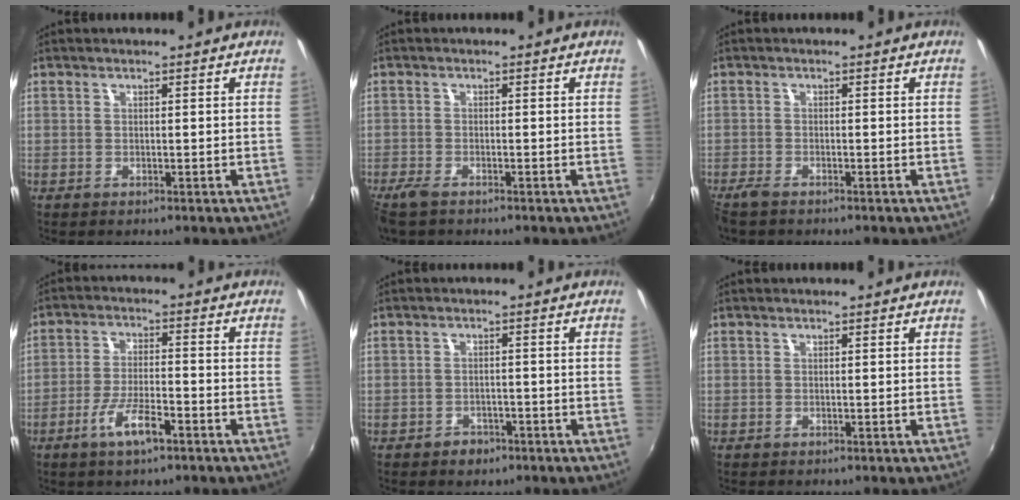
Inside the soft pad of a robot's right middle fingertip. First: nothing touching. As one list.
[{"total": 3.0, "force": [-2.3, 0.9, 1.7], "torque": [-0.044, -0.010, -0.046]}, {"total": 2.4, "force": [-2.0, 0.6, 1.2], "torque": [-0.032, -0.007, -0.041]}, {"total": 7.5, "force": [-4.4, 1.7, 5.9], "torque": [-0.119, -0.006, -0.077]}, {"total": 3.2, "force": [-2.1, 2.3, 0.7], "torque": [-0.023, 0.005, -0.027]}, {"total": 0.0}]